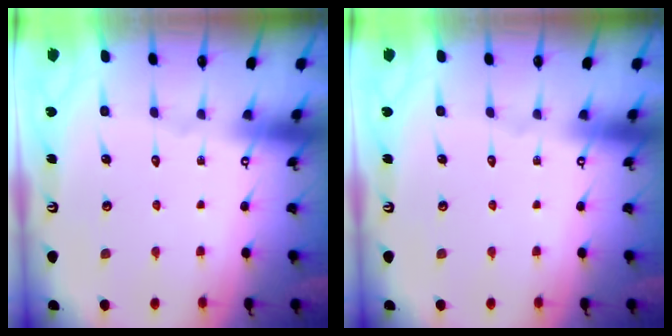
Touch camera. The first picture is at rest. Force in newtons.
{"total": 0.0}